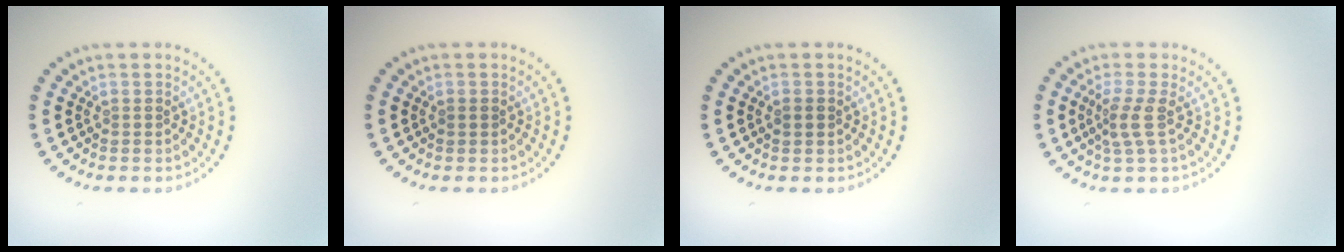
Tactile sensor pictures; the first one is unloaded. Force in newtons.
{"total": 0.7, "press": 0.7, "slide": 0.0}
{"total": 0.7, "press": 0.7, "slide": 0.1}
{"total": 2.2, "press": 1.6, "slide": 1.5}